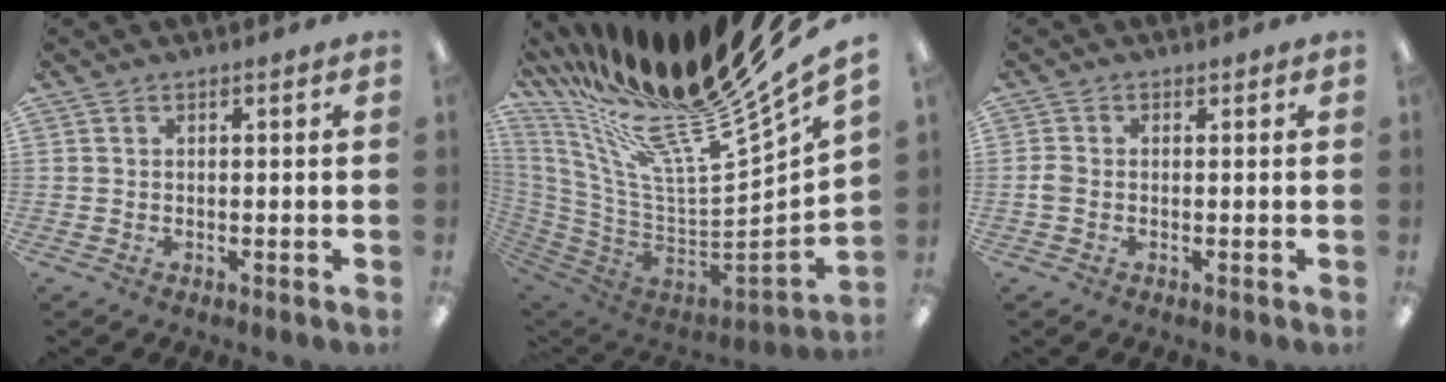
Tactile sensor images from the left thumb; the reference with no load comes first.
{"total": 26.6, "force": [19.4, 6.0, 17.2], "torque": [-0.237, -0.188, 0.340]}
{"total": 2.1, "force": [-0.4, 1.6, 1.4], "torque": [-0.031, 0.001, -0.008]}